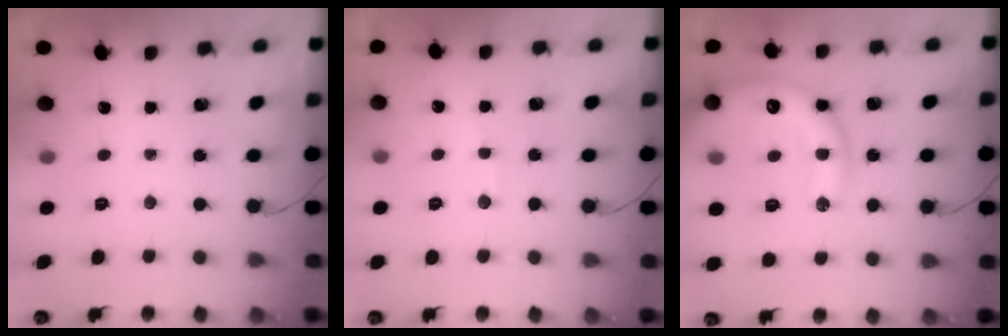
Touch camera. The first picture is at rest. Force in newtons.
{"total": 5.6, "press": 5.5, "slide": 1.1}
{"total": 18.5, "press": 18.3, "slide": 2.7}